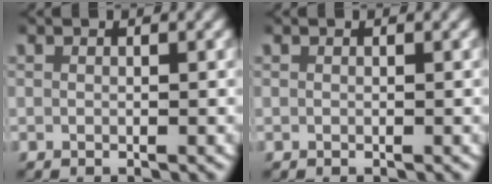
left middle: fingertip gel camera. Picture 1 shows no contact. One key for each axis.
{"total": 0.0}